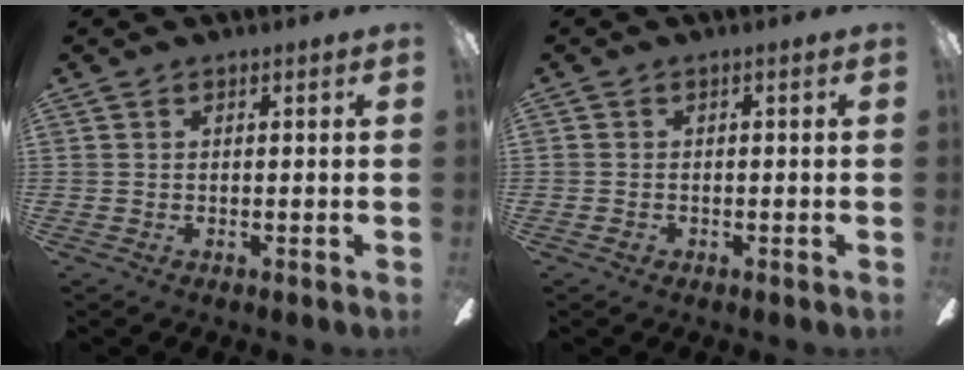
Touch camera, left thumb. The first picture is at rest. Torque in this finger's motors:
{"motor_torque": [0.00, 0.23, 0.08, 0.17, 0.00]}